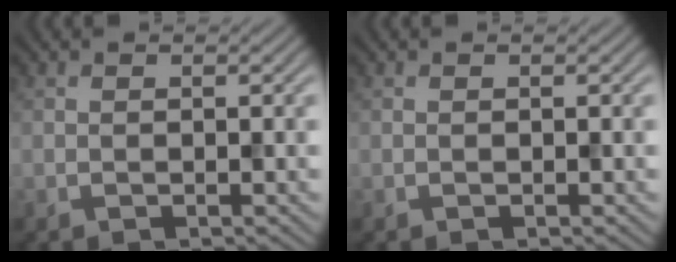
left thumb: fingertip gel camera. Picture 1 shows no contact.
{"total": 0.0}